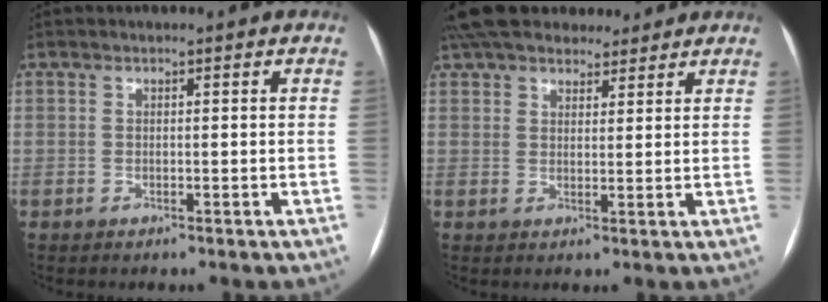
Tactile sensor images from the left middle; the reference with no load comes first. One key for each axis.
{"total": 13.8, "fx": 11.8, "fy": 5.2, "fz": 4.9, "tx": -0.080, "ty": 0.039, "tz": 0.183}